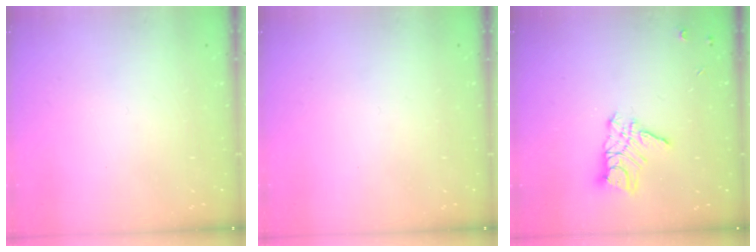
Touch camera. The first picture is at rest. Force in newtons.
{"total": 0.0}
{"total": 10.1, "press": 10.1, "slide": 0.8}